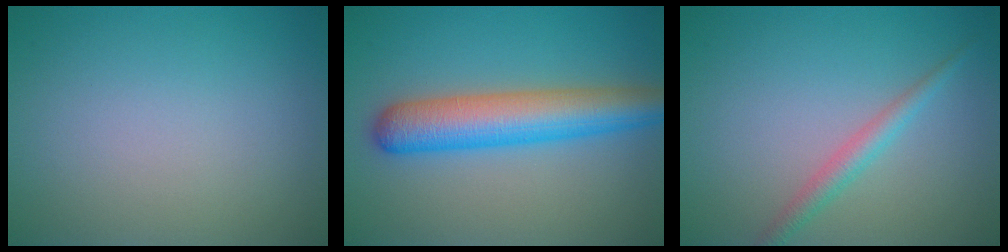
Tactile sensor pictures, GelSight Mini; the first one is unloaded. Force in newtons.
{"total": 6.8, "press": 6.8, "slide": 0.2}
{"total": 2.0, "press": 2.0, "slide": 0.0}